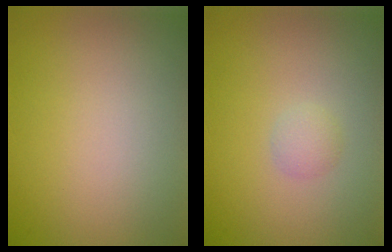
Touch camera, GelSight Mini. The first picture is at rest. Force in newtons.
{"total": 1.1, "press": 1.1, "slide": 0.1}